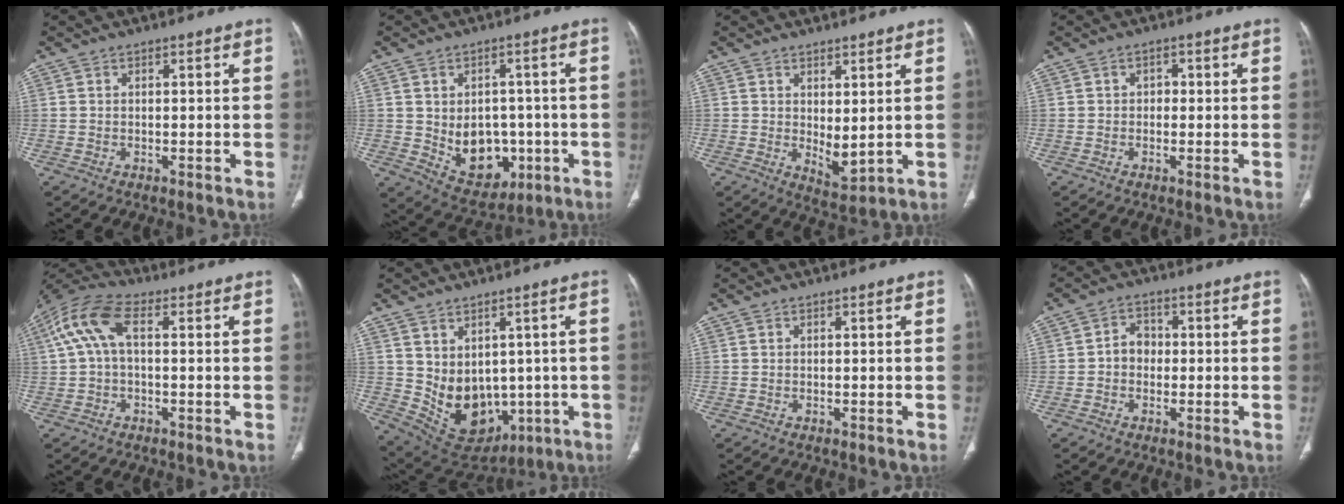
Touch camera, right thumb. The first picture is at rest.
{"total": 12.1, "force": [-1.9, 9.1, 7.7], "torque": [-0.073, 0.010, -0.001]}
{"total": 4.8, "force": [0.9, 2.2, 4.2], "torque": [-0.058, -0.022, 0.026]}
{"total": 1.6, "force": [0.0, 1.2, 0.9], "torque": [-0.004, 0.005, -0.004]}
{"total": 9.8, "force": [1.6, 4.9, 8.3], "torque": [-0.188, 0.036, 0.024]}
{"total": 13.2, "force": [-0.9, 10.0, 8.6], "torque": [-0.102, -0.003, 0.031]}
{"total": 0.0}
{"total": 3.9, "force": [-0.4, 3.3, 2.1], "torque": [-0.015, 0.017, -0.016]}